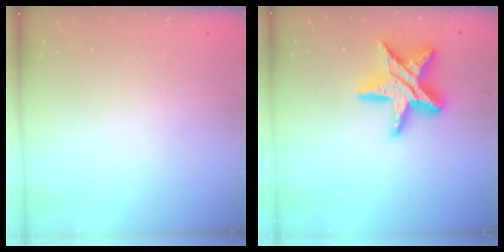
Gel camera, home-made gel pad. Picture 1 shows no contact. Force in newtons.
{"total": 16.5, "press": 16.5, "slide": 1.2}